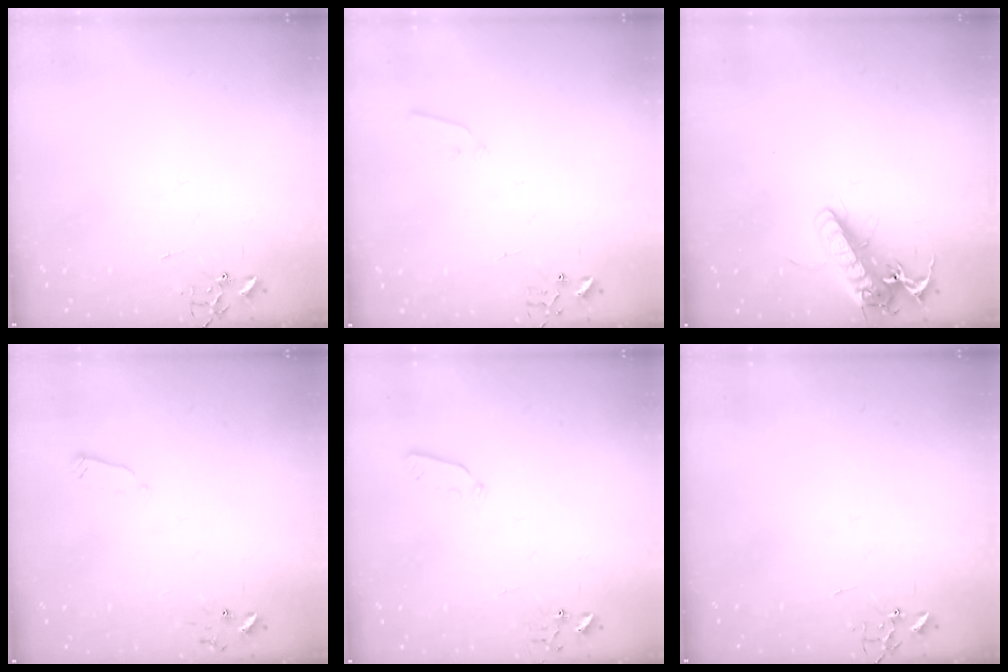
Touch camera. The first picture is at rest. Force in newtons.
{"total": 3.0, "press": 2.9, "slide": 0.7}
{"total": 16.5, "press": 16.3, "slide": 2.7}
{"total": 3.5, "press": 3.4, "slide": 1.0}
{"total": 3.5, "press": 3.5, "slide": 0.4}
{"total": 0.0}